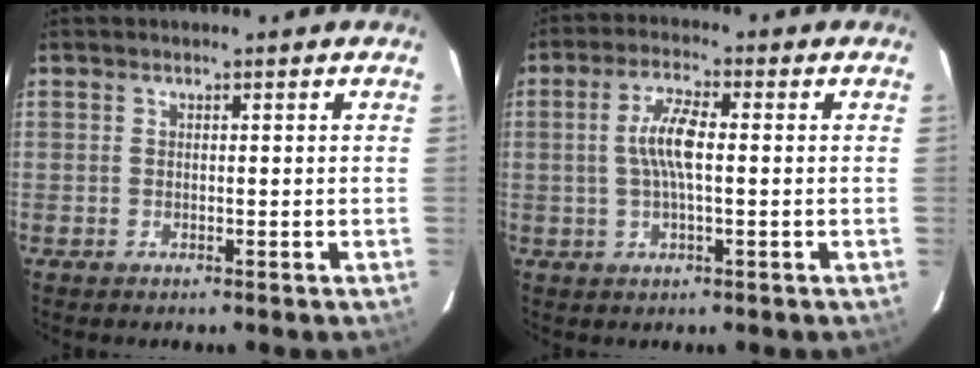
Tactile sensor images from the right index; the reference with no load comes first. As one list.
[{"total": 6.2, "force": [0.1, 1.4, 6.0], "torque": [-0.115, 0.006, 0.003]}]